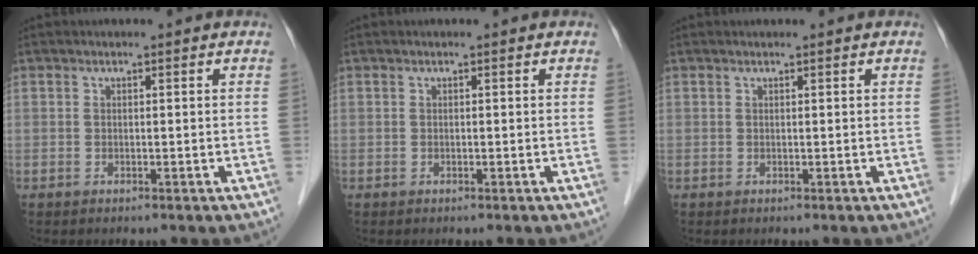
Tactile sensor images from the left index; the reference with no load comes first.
{"total": 0.9, "force": [-0.9, -0.1, 0.0], "torque": [0.003, -0.006, -0.016]}
{"total": 0.7, "force": [-0.7, -0.1, -0.1], "torque": [0.001, -0.006, -0.011]}